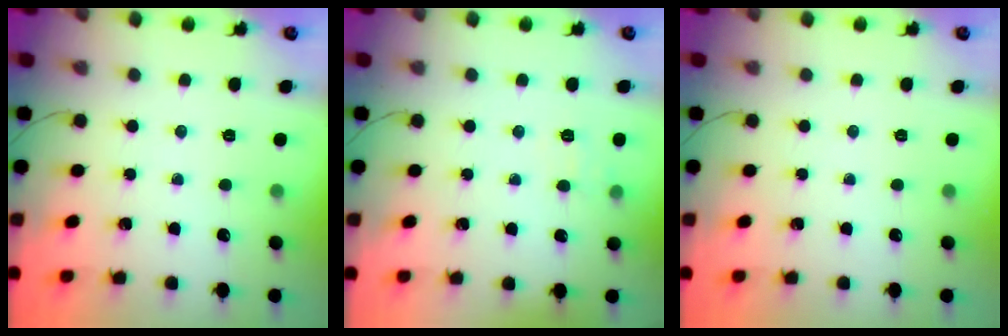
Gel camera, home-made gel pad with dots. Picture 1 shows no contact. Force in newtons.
{"total": 6.9, "press": 6.7, "slide": 1.6}
{"total": 0.0}